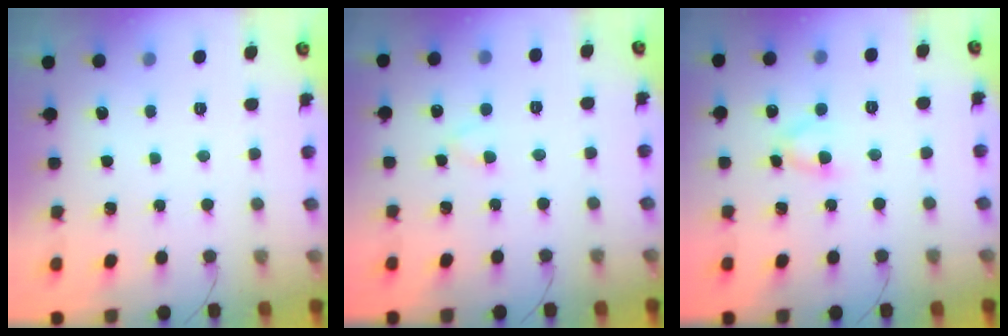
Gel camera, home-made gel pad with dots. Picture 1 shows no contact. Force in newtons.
{"total": 2.0, "press": 1.8, "slide": 0.9}
{"total": 3.2, "press": 3.1, "slide": 1.1}